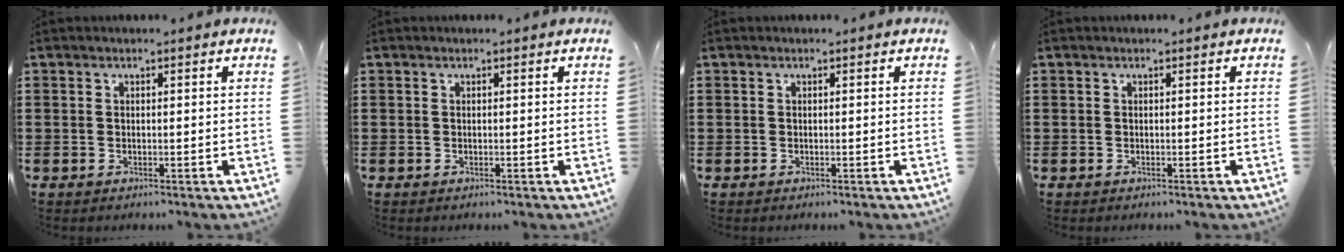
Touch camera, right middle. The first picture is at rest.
{"total": 0.0}
{"total": 0.0}
{"total": 0.0}